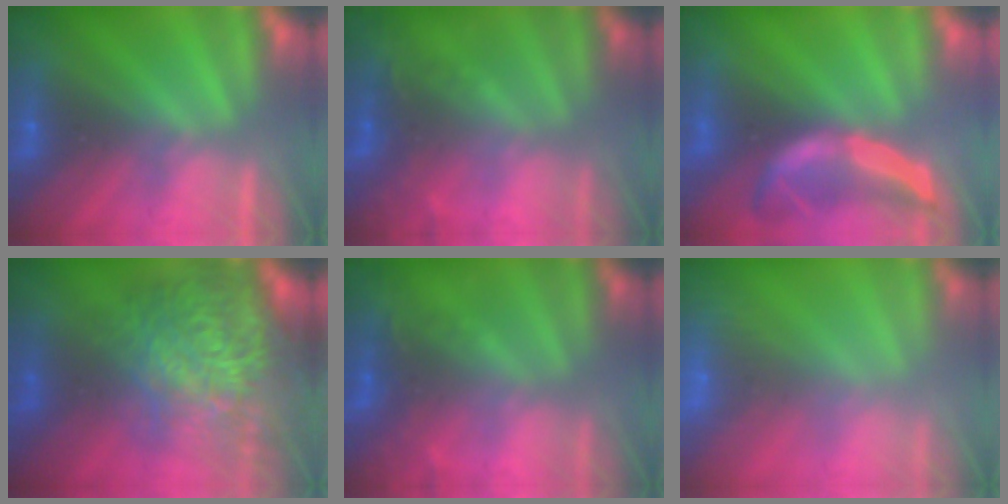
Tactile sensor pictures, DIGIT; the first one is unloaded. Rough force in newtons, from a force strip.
{"total": 2.2}
{"total": 1.9}
{"total": 7.1}
{"total": 2.2}
{"total": 7.7}